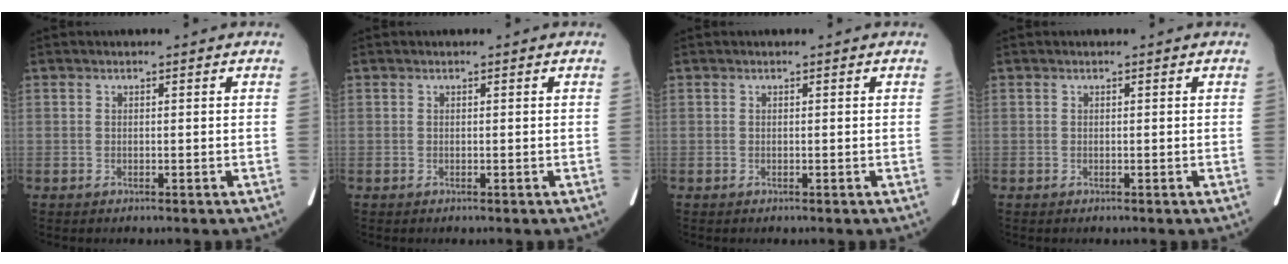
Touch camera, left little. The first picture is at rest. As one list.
[{"total": 0.0}, {"total": 0.0}, {"total": 0.0}]